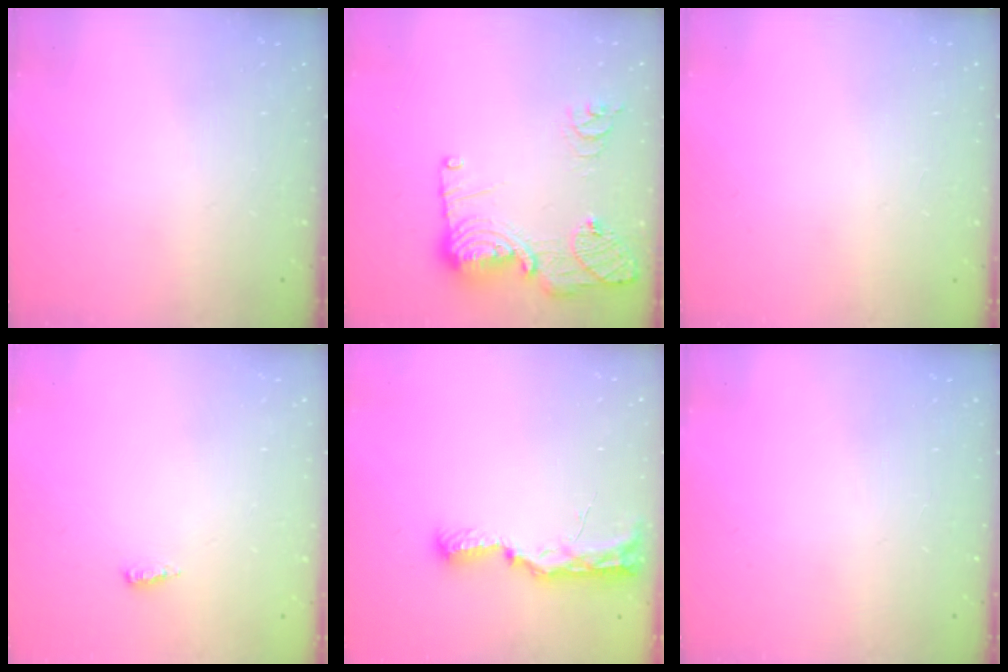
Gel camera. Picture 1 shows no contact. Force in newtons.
{"total": 16.2, "press": 16.2, "slide": 1.7}
{"total": 1.0, "press": 0.8, "slide": 0.6}
{"total": 2.7, "press": 2.5, "slide": 1.0}
{"total": 9.6, "press": 9.3, "slide": 2.4}
{"total": 0.0}